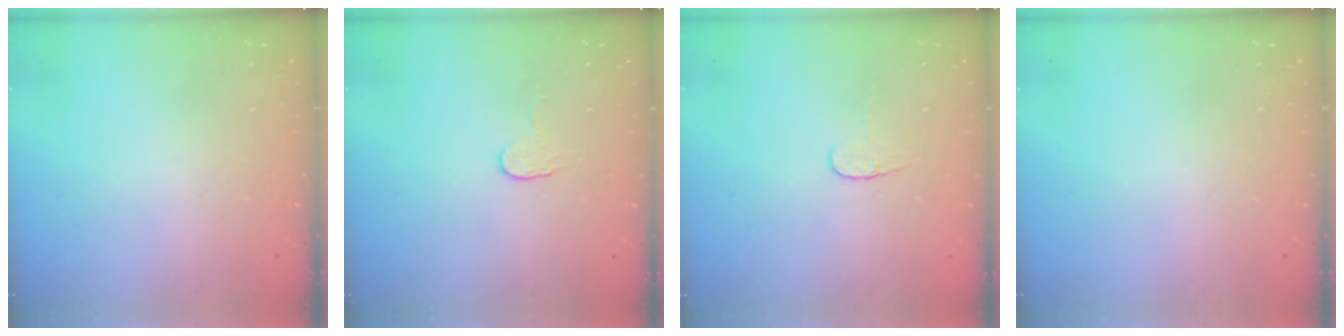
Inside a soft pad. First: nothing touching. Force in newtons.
{"total": 2.9, "press": 2.9, "slide": 0.3}
{"total": 3.7, "press": 3.6, "slide": 0.4}
{"total": 0.0}